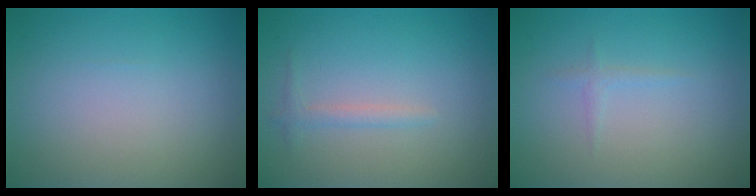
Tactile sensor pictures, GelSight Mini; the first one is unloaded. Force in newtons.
{"total": 1.1, "press": 1.1, "slide": 0.1}
{"total": 0.7, "press": 0.7, "slide": 0.0}